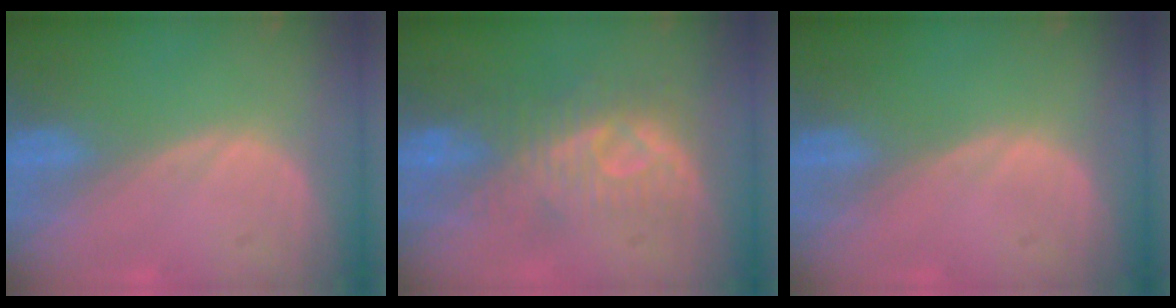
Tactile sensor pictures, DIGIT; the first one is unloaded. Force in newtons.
{"total": 8.2, "press": 7.8, "slide": 2.5}
{"total": 0.0}